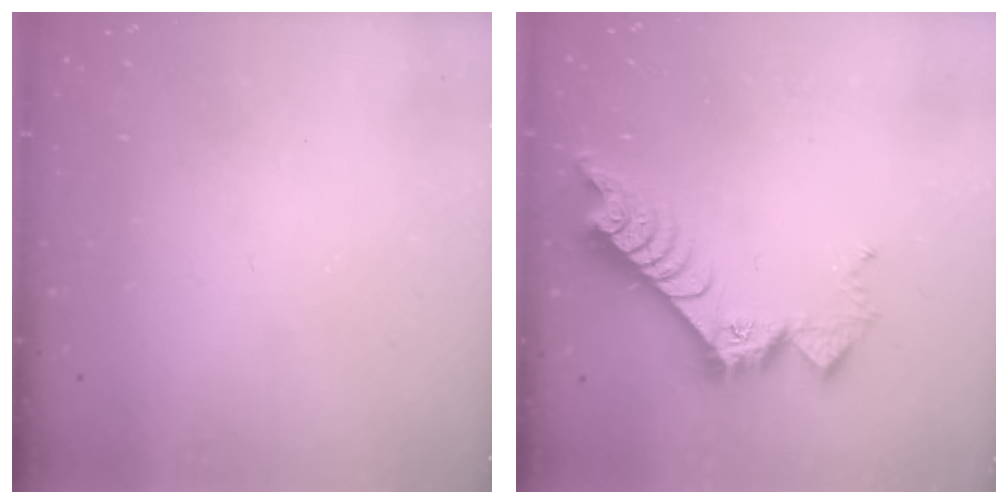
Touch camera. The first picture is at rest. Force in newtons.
{"total": 9.8, "press": 9.7, "slide": 0.9}